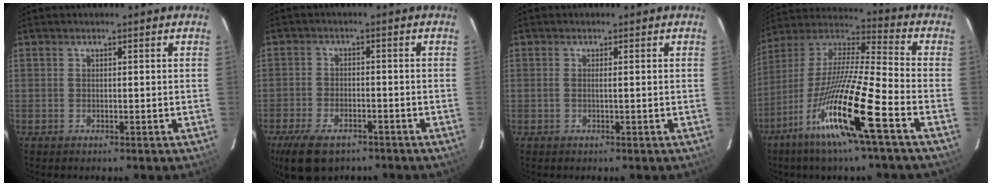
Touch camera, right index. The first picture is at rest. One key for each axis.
{"total": 10.3, "fx": -7.1, "fy": 5.0, "fz": 5.6, "tx": -0.138, "ty": -0.020, "tz": -0.124}
{"total": 0.6, "fx": 0.0, "fy": -0.2, "fz": 0.6, "tx": -0.011, "ty": -0.001, "tz": -0.002}
{"total": 19.2, "fx": -10.1, "fy": 0.5, "fz": 16.2, "tx": -0.310, "ty": -0.029, "tz": -0.200}